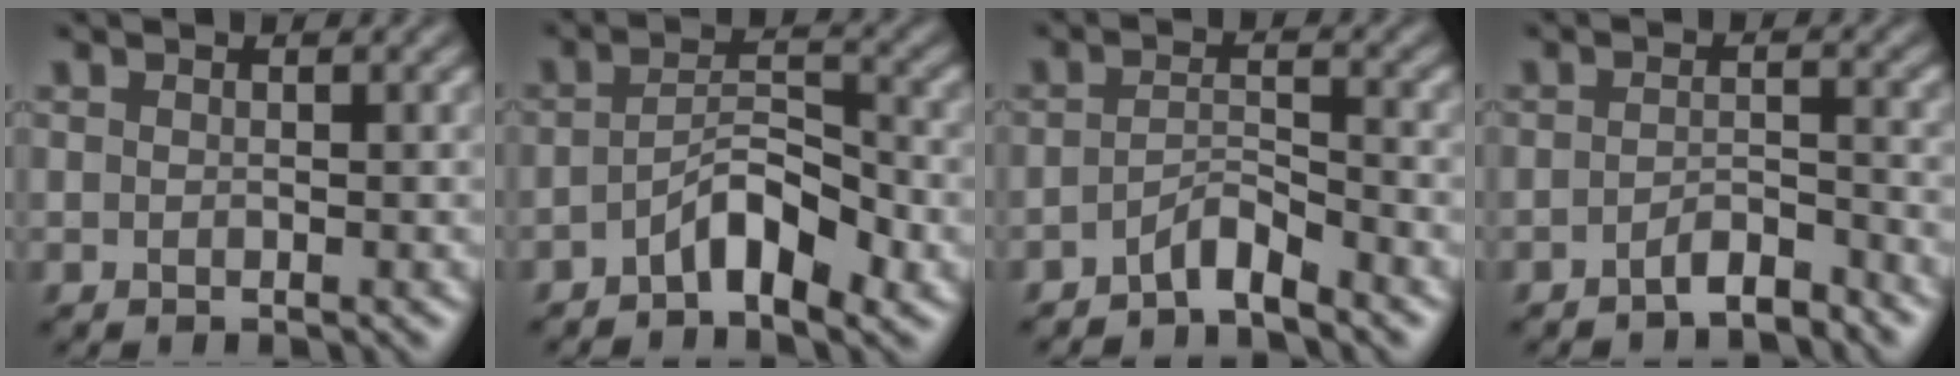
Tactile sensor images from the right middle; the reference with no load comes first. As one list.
[{"total": 4.5, "force": [-2.4, 1.6, 3.4], "torque": [-0.059, 0.011, -0.043]}, {"total": 2.5, "force": [-2.2, 0.4, 1.3], "torque": [-0.023, 0.009, -0.045]}, {"total": 2.5, "force": [-2.1, 0.4, 1.2], "torque": [-0.020, 0.008, -0.042]}]